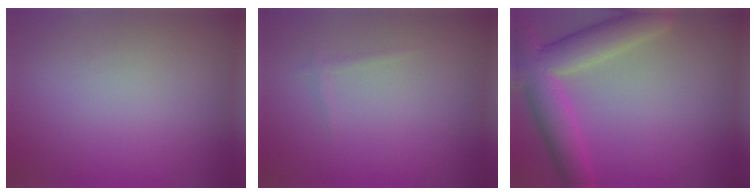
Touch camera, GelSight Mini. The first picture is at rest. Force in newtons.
{"total": 0.6, "press": 0.6, "slide": 0.0}
{"total": 7.3, "press": 7.3, "slide": 0.6}